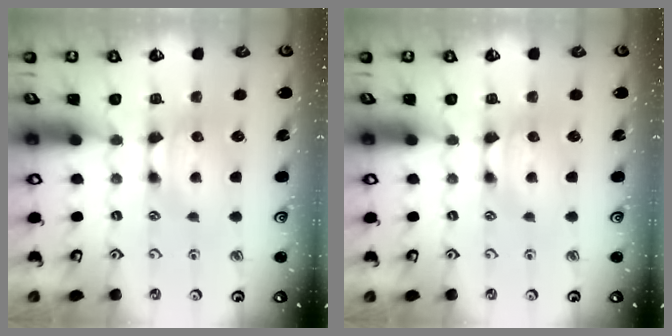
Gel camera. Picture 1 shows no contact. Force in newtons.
{"total": 0.0}